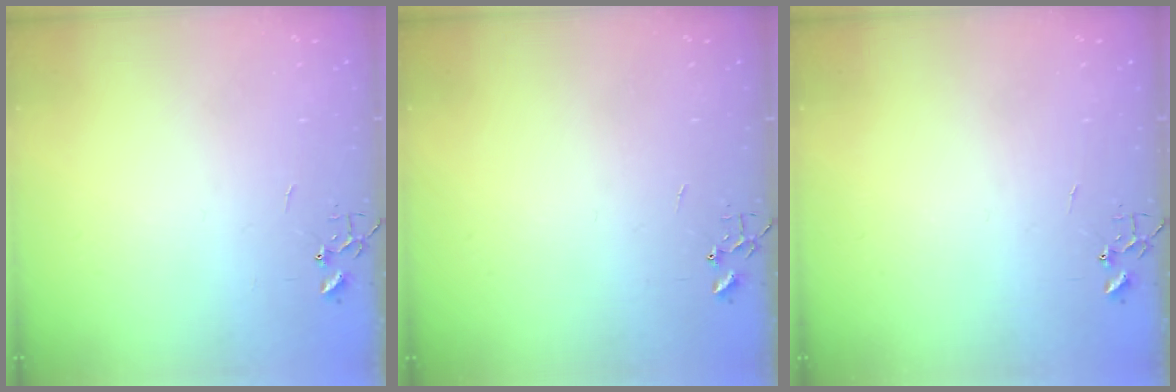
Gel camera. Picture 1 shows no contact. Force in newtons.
{"total": 0.0}
{"total": 0.0}